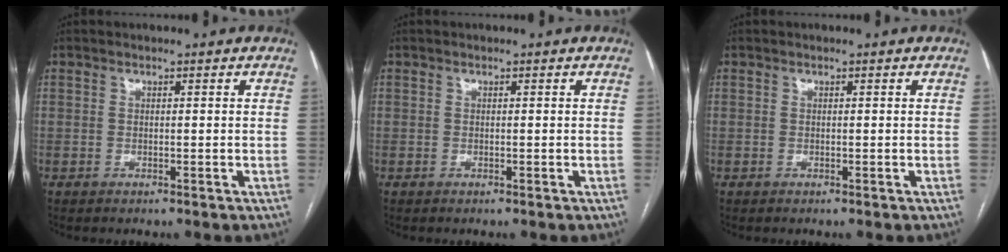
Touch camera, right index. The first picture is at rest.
{"total": 0.0}
{"total": 0.0}